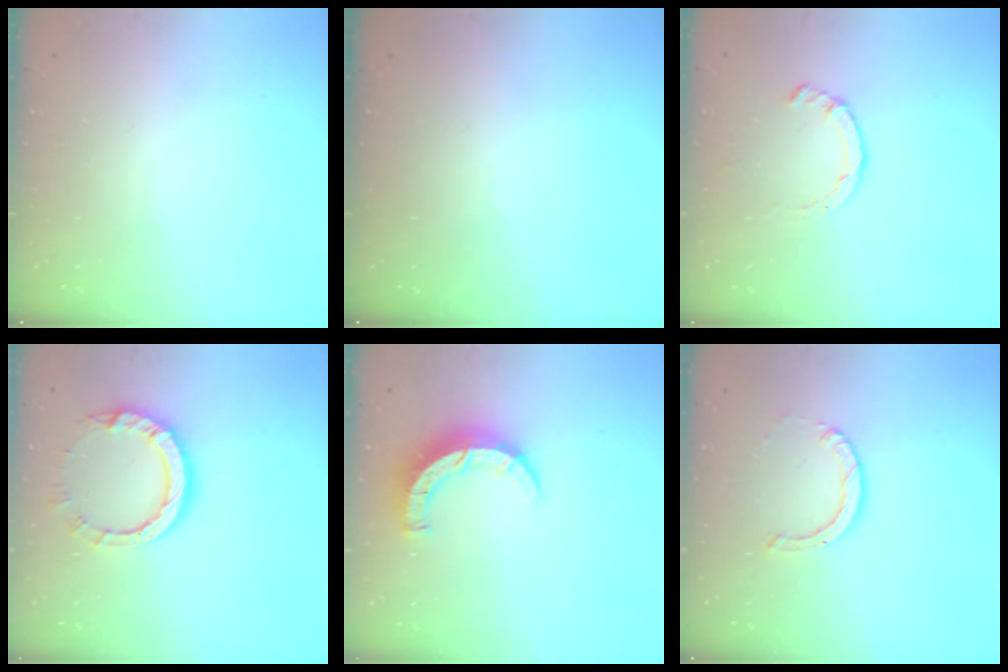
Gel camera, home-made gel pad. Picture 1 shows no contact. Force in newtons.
{"total": 0.0}
{"total": 2.8, "press": 2.8, "slide": 0.4}
{"total": 10.6, "press": 10.5, "slide": 1.4}
{"total": 7.7, "press": 7.7, "slide": 0.5}
{"total": 2.0, "press": 2.0, "slide": 0.2}